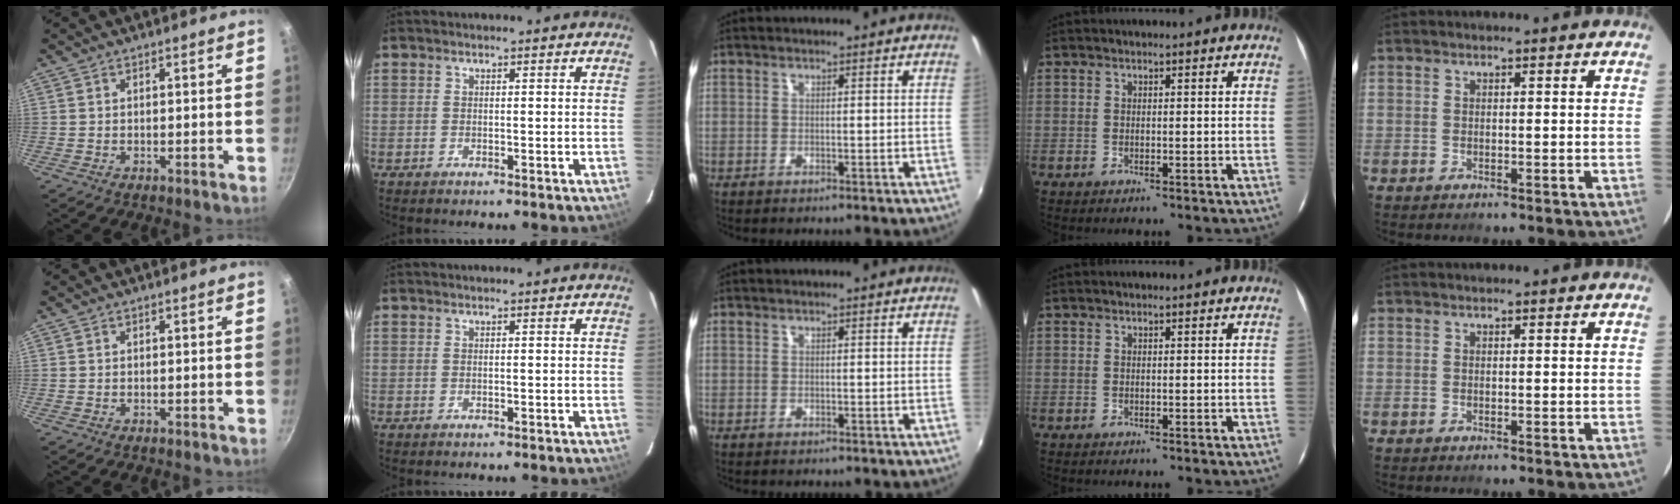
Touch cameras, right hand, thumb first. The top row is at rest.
{}